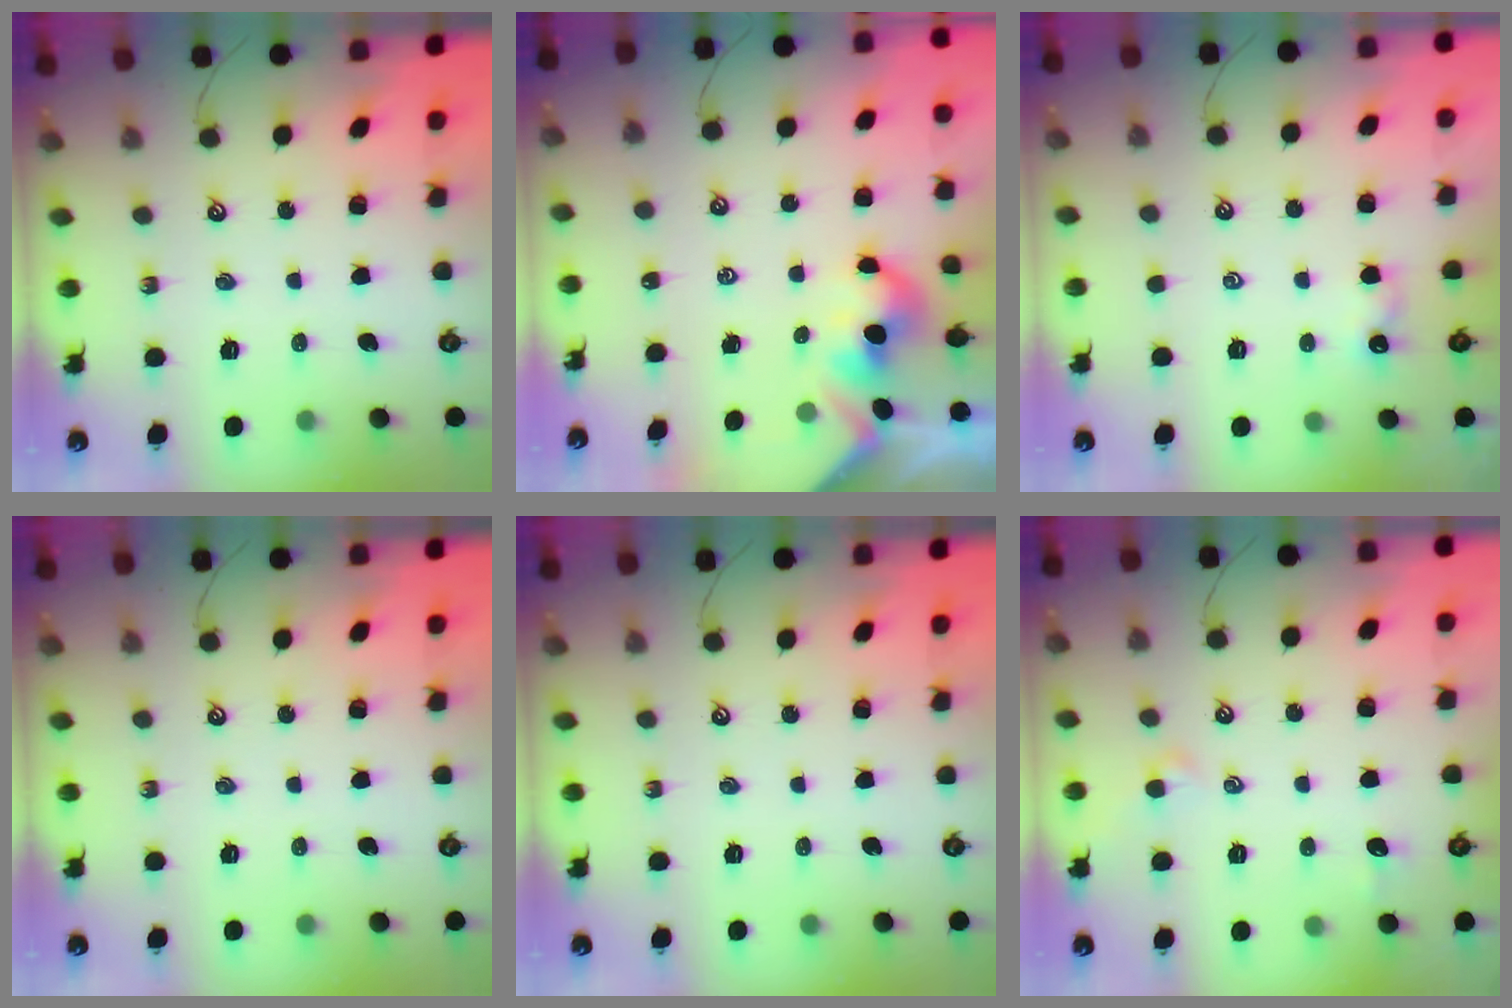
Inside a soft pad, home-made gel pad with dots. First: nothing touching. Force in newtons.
{"total": 2.0, "press": 2.0, "slide": 0.3}
{"total": 1.8, "press": 1.8, "slide": 0.3}
{"total": 0.0}
{"total": 0.0}
{"total": 1.4, "press": 1.3, "slide": 0.5}